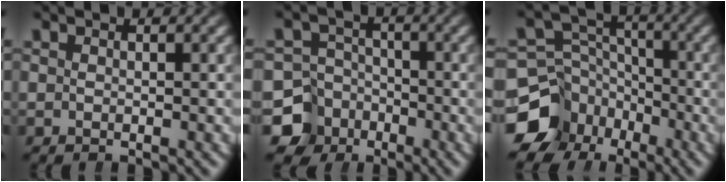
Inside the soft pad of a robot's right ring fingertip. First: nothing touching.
{"total": 10.2, "force": [-4.6, 8.7, 2.9], "torque": [-0.051, -0.053, -0.068]}
{"total": 11.6, "force": [-4.1, 9.8, 4.7], "torque": [-0.061, -0.041, -0.065]}